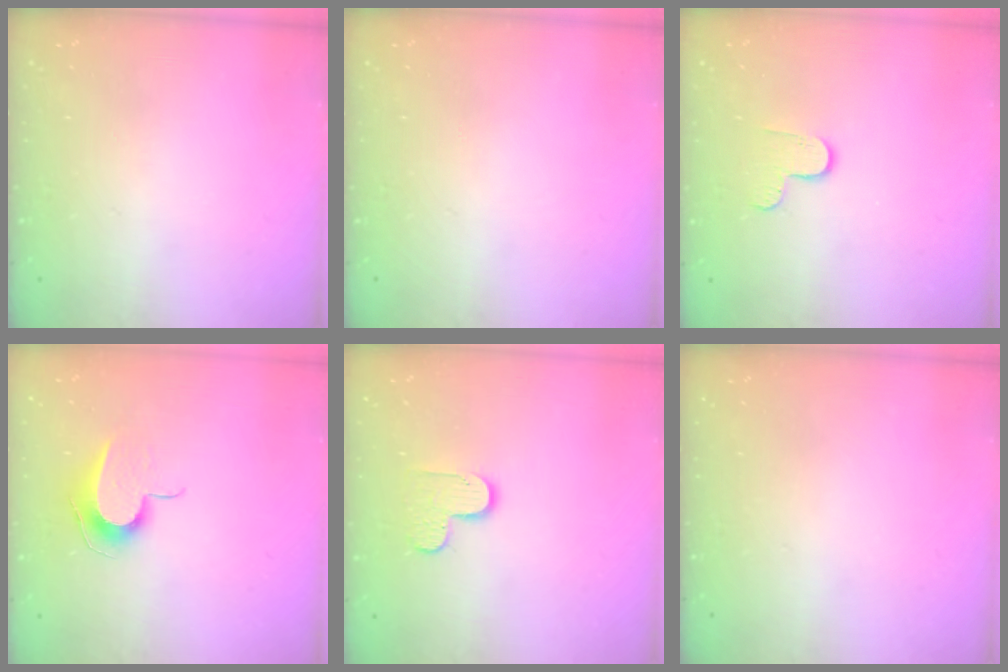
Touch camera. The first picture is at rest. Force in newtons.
{"total": 0.0}
{"total": 5.6, "press": 5.6, "slide": 0.5}
{"total": 9.9, "press": 9.9, "slide": 0.3}
{"total": 5.6, "press": 5.6, "slide": 0.3}
{"total": 0.0}